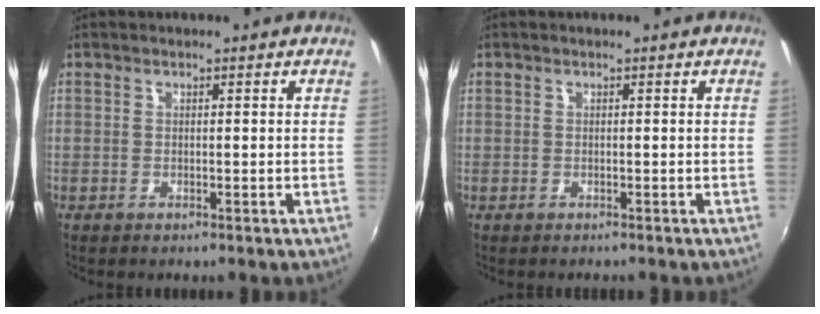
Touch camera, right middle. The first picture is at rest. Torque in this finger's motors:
{"motor_torque": [-1.58, -0.56, -1.05, -0.21]}